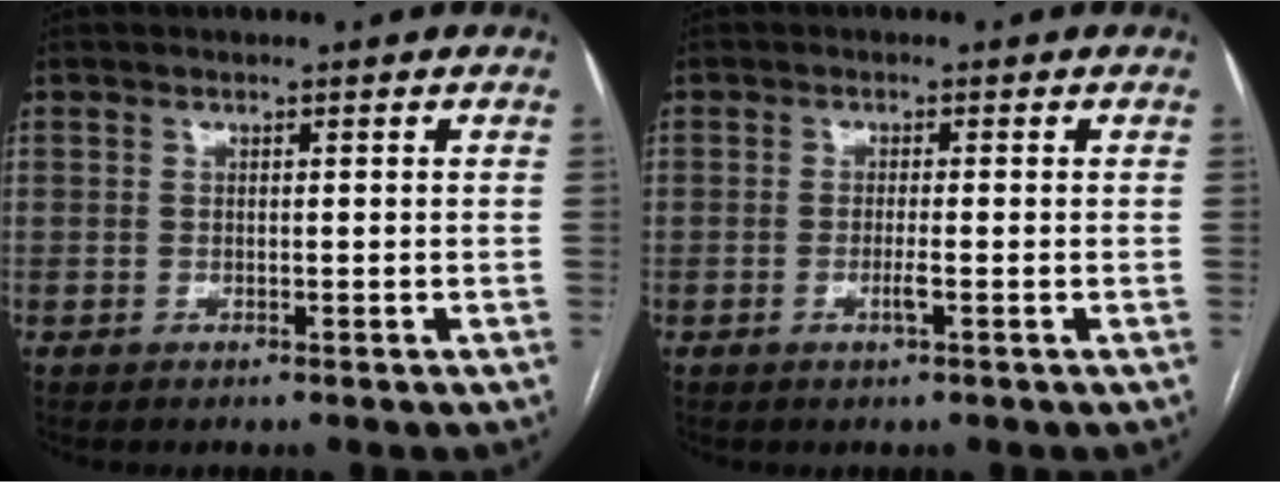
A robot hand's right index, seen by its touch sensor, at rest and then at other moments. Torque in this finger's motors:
{"motor_torque": [-0.04, 0.09, -0.04, 0.00]}